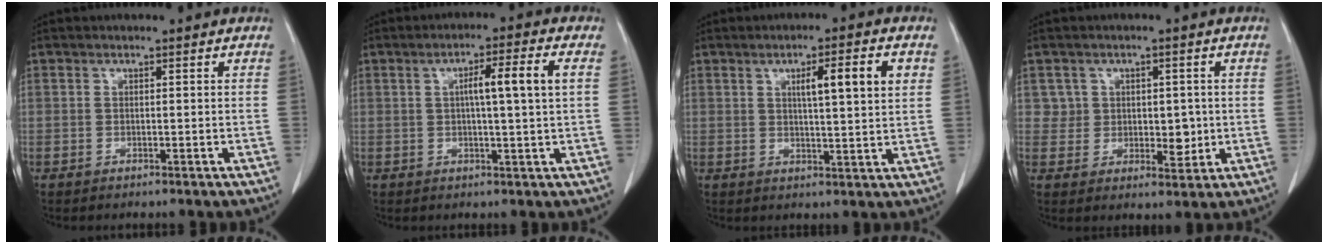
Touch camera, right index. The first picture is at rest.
{"total": 6.6, "force": [1.1, -0.4, 6.5], "torque": [-0.107, 0.010, 0.019]}
{"total": 7.4, "force": [2.5, 0.3, 6.9], "torque": [-0.110, 0.006, 0.038]}
{"total": 4.7, "force": [0.8, 4.1, 2.1], "torque": [-0.011, -0.002, 0.015]}